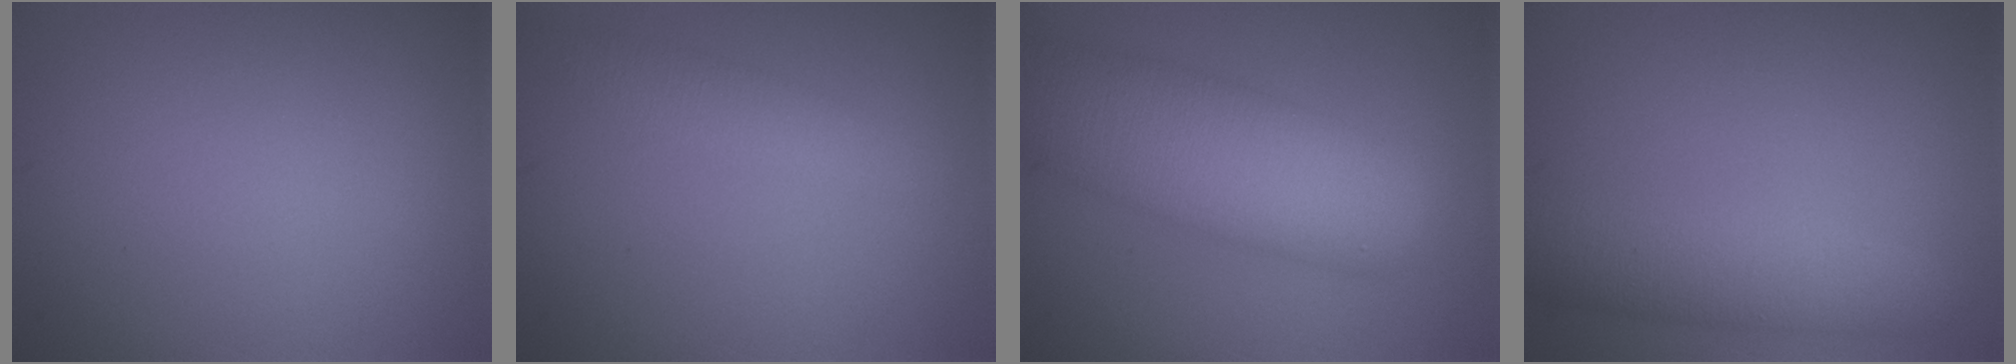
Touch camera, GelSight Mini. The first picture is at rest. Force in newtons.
{"total": 2.7, "press": 2.6, "slide": 0.2}
{"total": 9.3, "press": 9.3, "slide": 0.5}
{"total": 4.3, "press": 4.3, "slide": 0.1}